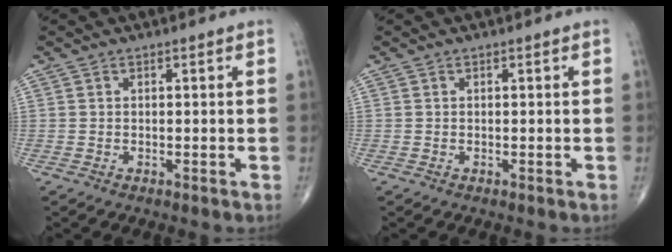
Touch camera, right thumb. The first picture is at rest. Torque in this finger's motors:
{"motor_torque": [-0.58, -0.16, -0.10, -0.23, -0.02]}